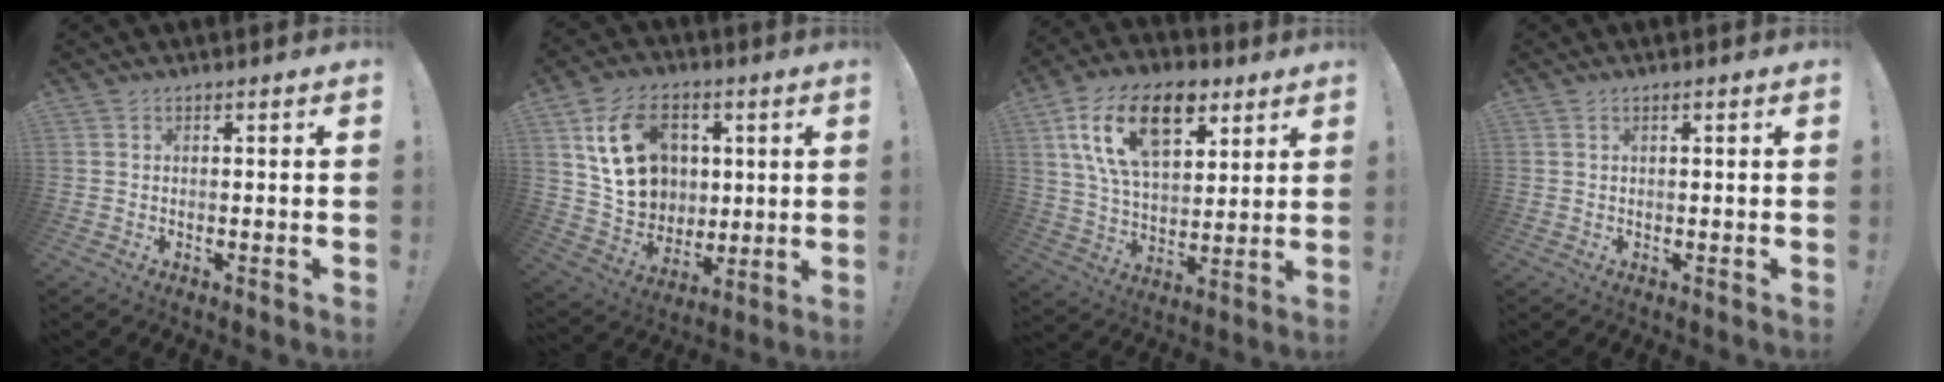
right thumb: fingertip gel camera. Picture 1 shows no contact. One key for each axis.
{"total": 17.9, "fx": 5.8, "fy": 13.9, "fz": 9.7, "tx": -0.165, "ty": -0.018, "tz": 0.117}
{"total": 19.6, "fx": 9.4, "fy": 11.3, "fz": 12.9, "tx": -0.235, "ty": -0.032, "tz": 0.168}
{"total": 1.1, "fx": 0.5, "fy": -0.1, "fz": 1.0, "tx": -0.023, "ty": 0.003, "tz": 0.008}